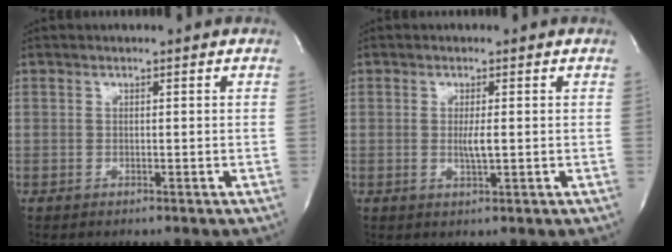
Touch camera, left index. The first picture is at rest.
{"total": 2.1, "force": [-0.1, 0.1, 2.1], "torque": [-0.044, -0.005, -0.001]}